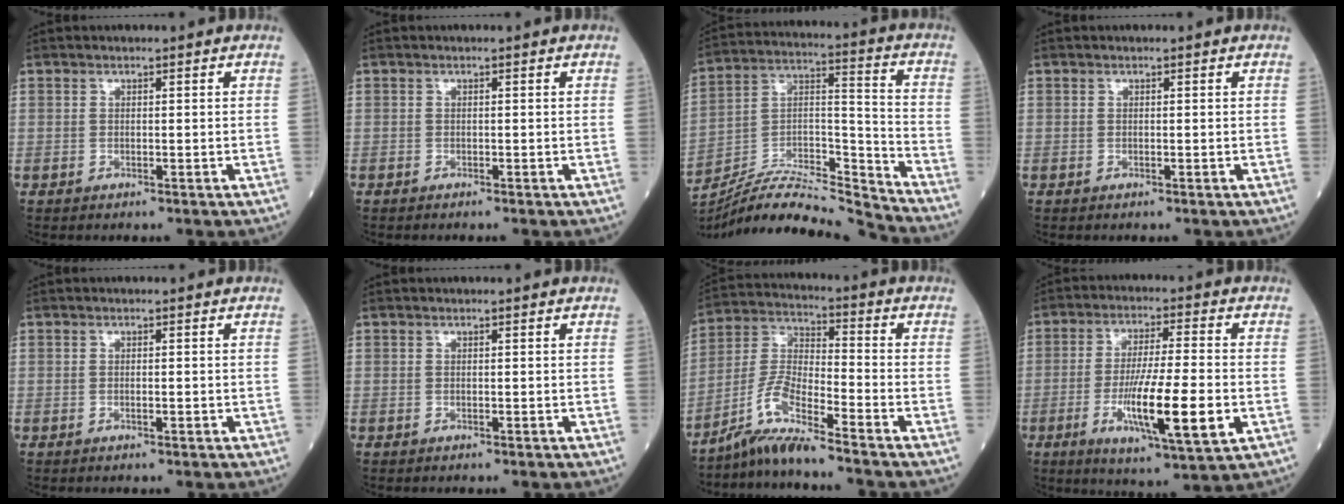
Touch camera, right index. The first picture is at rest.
{"total": 0.0}
{"total": 16.7, "force": [-16.2, 0.0, 4.0], "torque": [-0.064, 0.044, -0.285]}
{"total": 0.0}
{"total": 0.9, "force": [-0.2, 0.2, 0.9], "torque": [-0.018, -0.001, -0.004]}
{"total": 0.0}
{"total": 7.9, "force": [-6.5, -0.3, 4.5], "torque": [-0.099, -0.009, -0.131]}
{"total": 14.1, "force": [-3.7, 1.2, 13.6], "torque": [-0.242, -0.022, -0.062]}